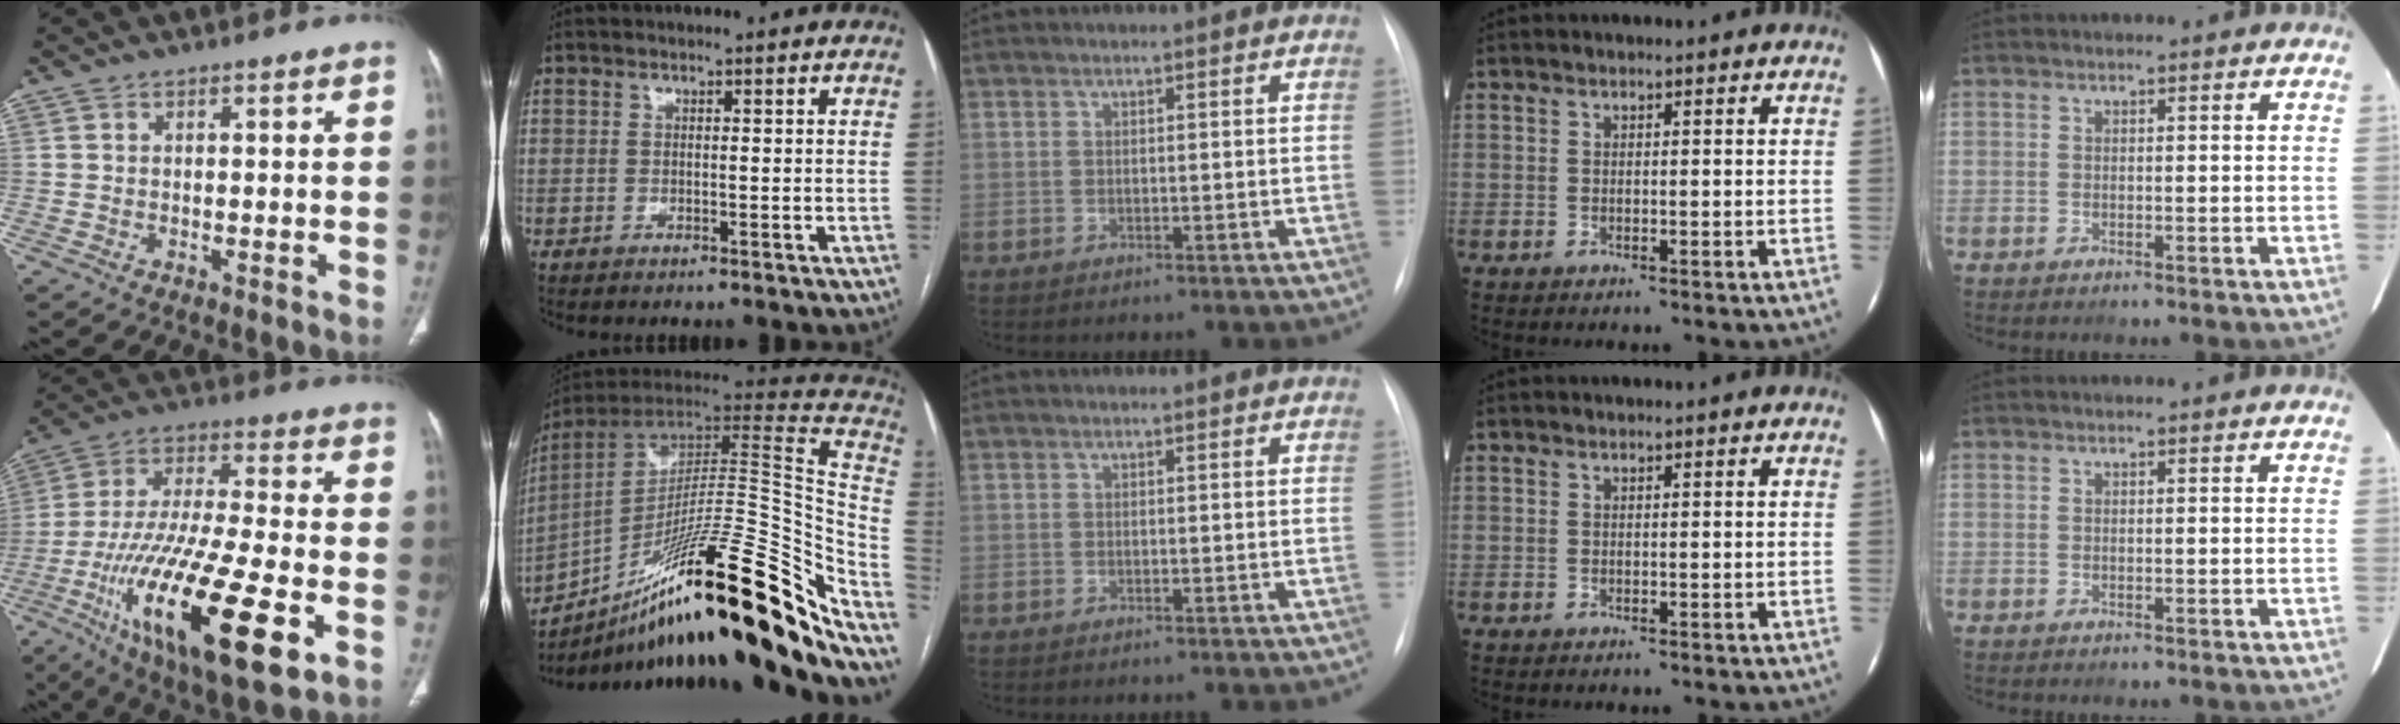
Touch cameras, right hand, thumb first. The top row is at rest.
{"thumb": {"total": 27.3, "force": [-9.7, 7.9, 24.2], "torque": [-0.475, -0.004, -0.160]}, "index": {"total": 36.0, "force": [-22.1, 3.9, 28.1], "torque": [-0.320, 0.003, -0.341]}}